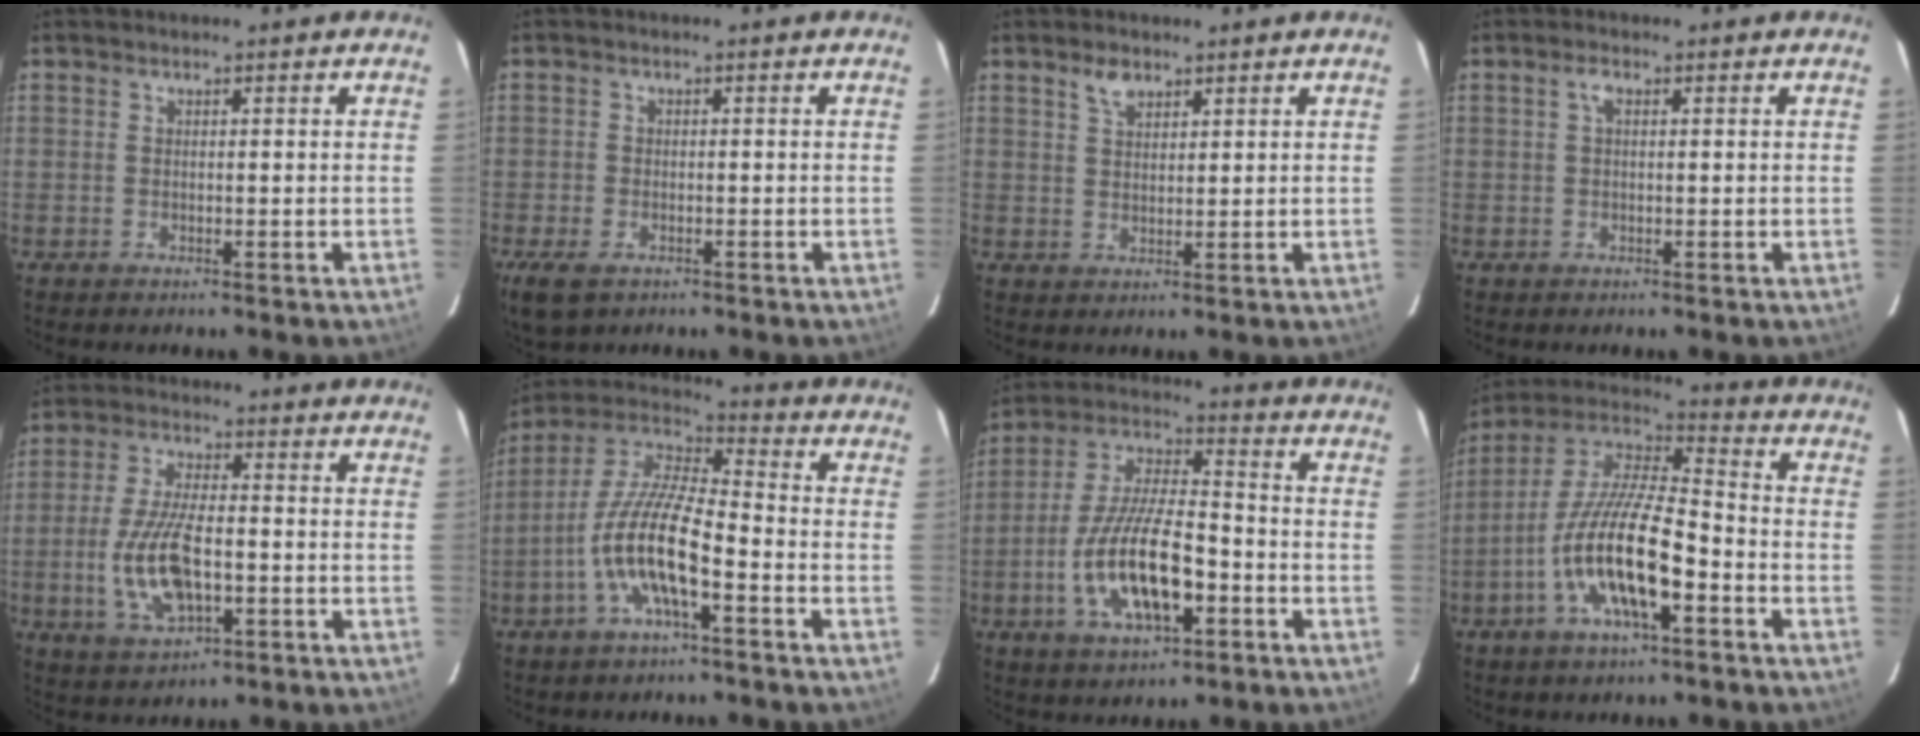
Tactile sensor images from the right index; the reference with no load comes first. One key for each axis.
{"total": 5.5, "fx": -3.2, "fy": 3.1, "fz": 3.2, "tx": -0.076, "ty": -0.017, "tz": -0.058}
{"total": 3.1, "fx": 2.1, "fy": 1.6, "fz": 1.6, "tx": -0.026, "ty": 0.007, "tz": 0.040}
{"total": 1.4, "fx": 0.4, "fy": 0.6, "fz": 1.3, "tx": -0.026, "ty": 0.006, "tz": 0.005}
{"total": 12.0, "fx": -2.8, "fy": 5.1, "fz": 10.5, "tx": -0.219, "ty": -0.005, "tz": -0.048}
{"total": 13.1, "fx": -5.2, "fy": 3.3, "fz": 11.6, "tx": -0.236, "ty": 0.000, "tz": -0.105}
{"total": 16.0, "fx": -5.6, "fy": 5.8, "fz": 13.8, "tx": -0.281, "ty": -0.005, "tz": -0.098}
{"total": 16.2, "fx": -6.3, "fy": 4.4, "fz": 14.2, "tx": -0.279, "ty": -0.009, "tz": -0.126}